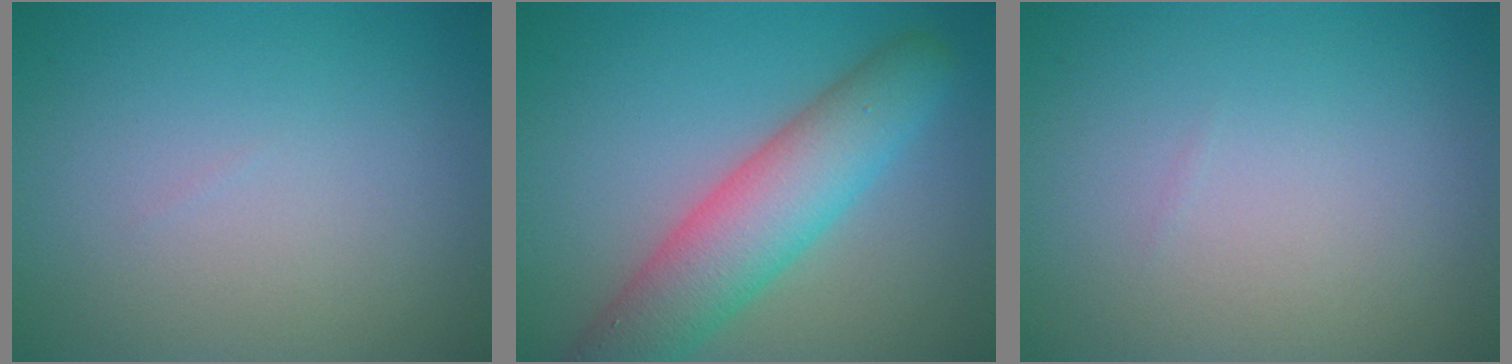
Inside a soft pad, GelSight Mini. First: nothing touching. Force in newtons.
{"total": 7.3, "press": 7.3, "slide": 0.4}
{"total": 0.0}